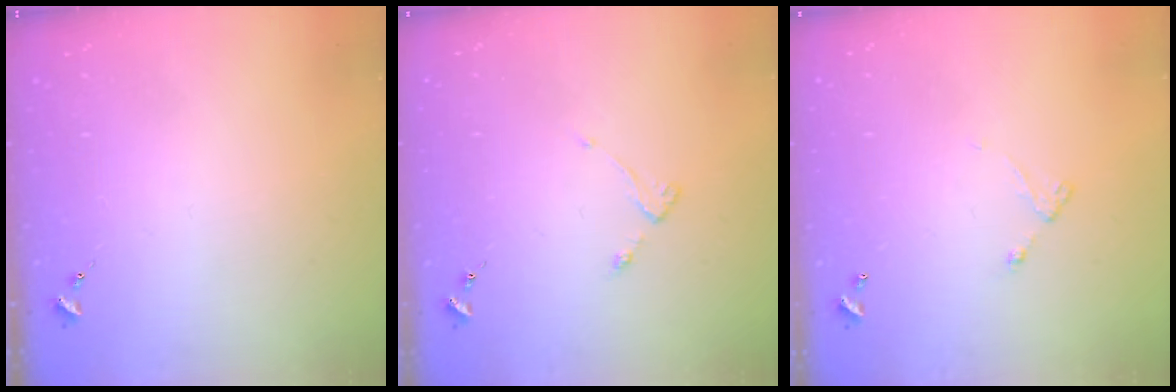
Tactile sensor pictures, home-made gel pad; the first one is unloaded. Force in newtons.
{"total": 2.8, "press": 2.7, "slide": 0.5}
{"total": 4.0, "press": 4.0, "slide": 0.3}